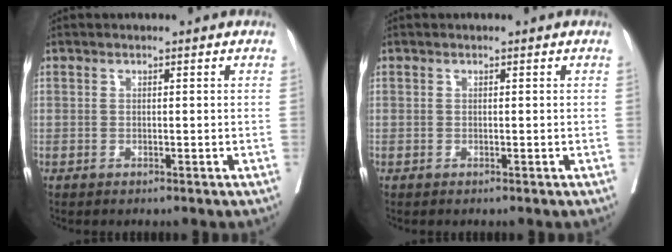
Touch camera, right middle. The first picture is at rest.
{"total": 0.0}